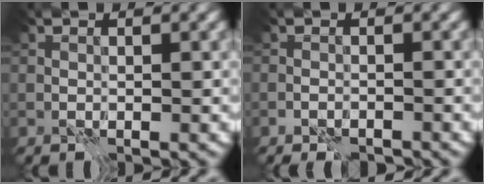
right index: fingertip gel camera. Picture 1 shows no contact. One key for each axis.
{"total": 1.0, "fx": -0.9, "fy": -0.1, "fz": 0.5, "tx": -0.006, "ty": 0.000, "tz": -0.015}